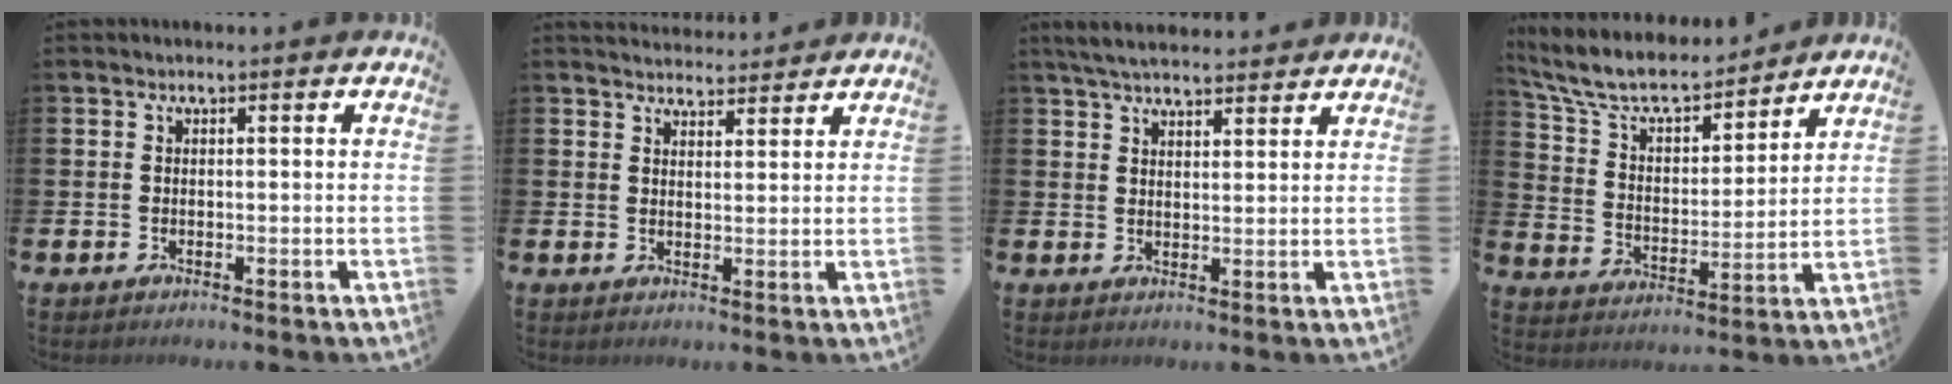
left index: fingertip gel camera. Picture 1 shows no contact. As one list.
[{"total": 3.4, "force": [3.3, 0.7, -0.1], "torque": [0.005, -0.020, 0.059]}, {"total": 4.5, "force": [4.2, 0.9, 1.1], "torque": [-0.028, -0.015, 0.077]}, {"total": 8.8, "force": [7.8, 2.5, 3.0], "torque": [-0.094, -0.054, 0.137]}]